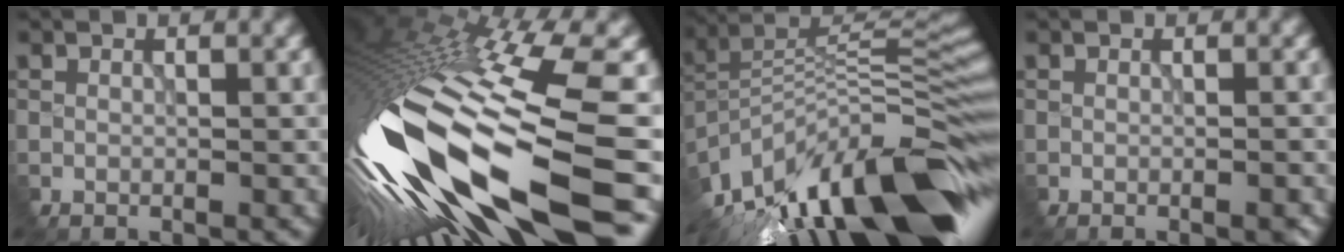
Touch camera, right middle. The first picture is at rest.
{"total": 17.6, "force": [-7.5, 3.1, 15.6], "torque": [-0.306, -0.040, -0.098]}
{"total": 14.9, "force": [-9.1, 4.2, 11.0], "torque": [-0.216, 0.015, -0.142]}
{"total": 1.6, "force": [-0.8, 0.3, 1.3], "torque": [-0.003, 0.006, 0.006]}